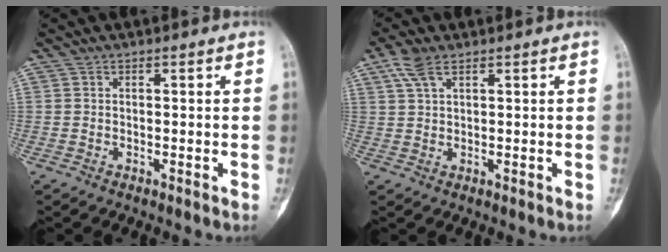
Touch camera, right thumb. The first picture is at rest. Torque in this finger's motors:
{"motor_torque": [0.00, 5.01, 2.39, 0.38, 0.18]}